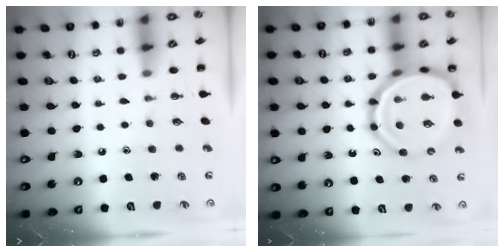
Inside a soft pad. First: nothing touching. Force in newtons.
{"total": 17.1, "press": 16.7, "slide": 3.6}